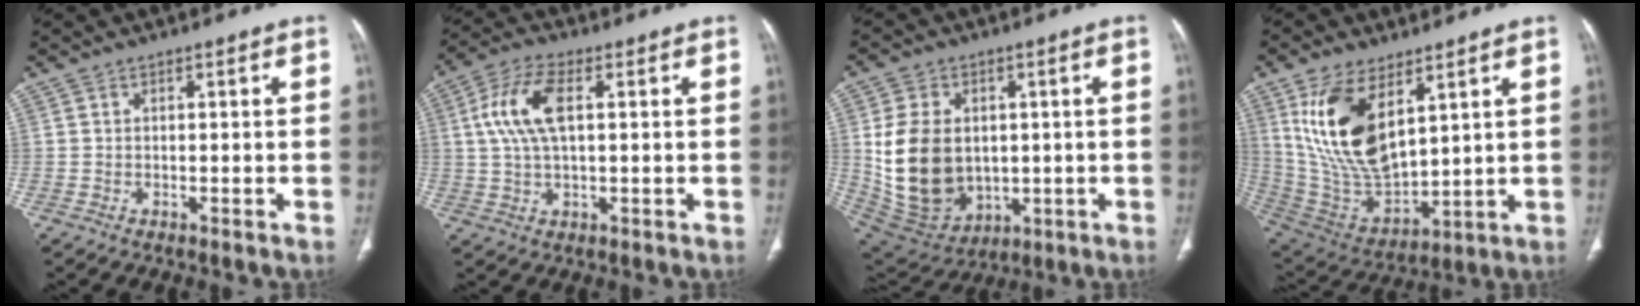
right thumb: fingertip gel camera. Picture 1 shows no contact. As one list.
[{"total": 9.9, "force": [2.0, 4.7, 8.5], "torque": [-0.183, 0.014, 0.037]}, {"total": 16.7, "force": [1.0, 12.4, 11.1], "torque": [-0.183, -0.010, 0.049]}, {"total": 18.3, "force": [7.7, 9.1, 13.9], "torque": [-0.249, -0.032, 0.167]}]